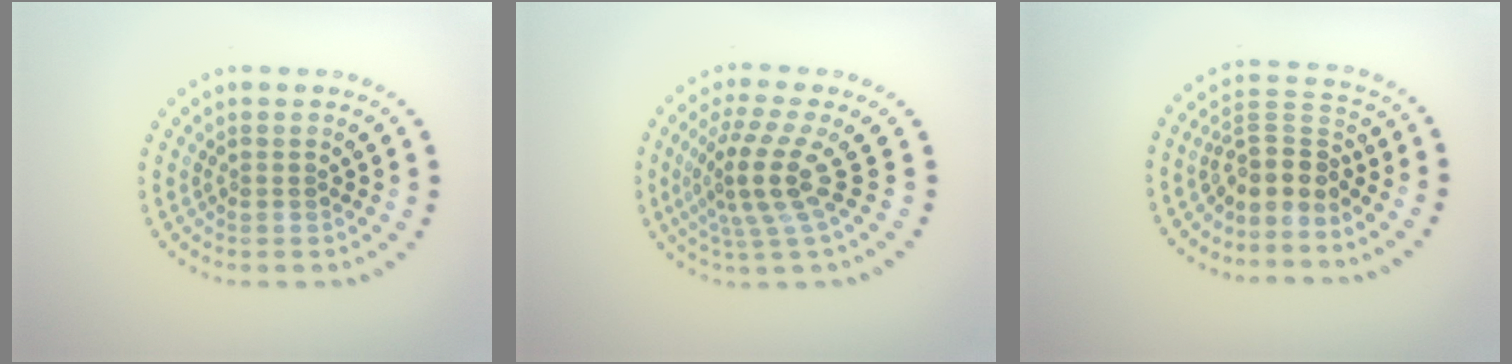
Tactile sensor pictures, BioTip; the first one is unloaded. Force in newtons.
{"total": 4.4, "press": 3.0, "slide": 3.2}
{"total": 3.4, "press": 2.7, "slide": 2.0}